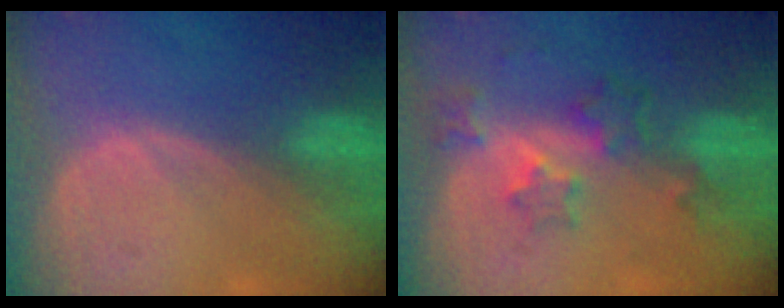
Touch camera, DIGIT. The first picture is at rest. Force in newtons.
{"total": 5.9, "press": 5.4, "slide": 2.4}